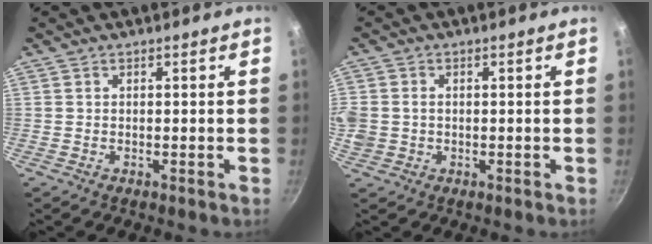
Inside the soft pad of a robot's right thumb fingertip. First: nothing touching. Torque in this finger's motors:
{"motor_torque": [0.10, 0.09, 1.44, 0.24, 0.20]}